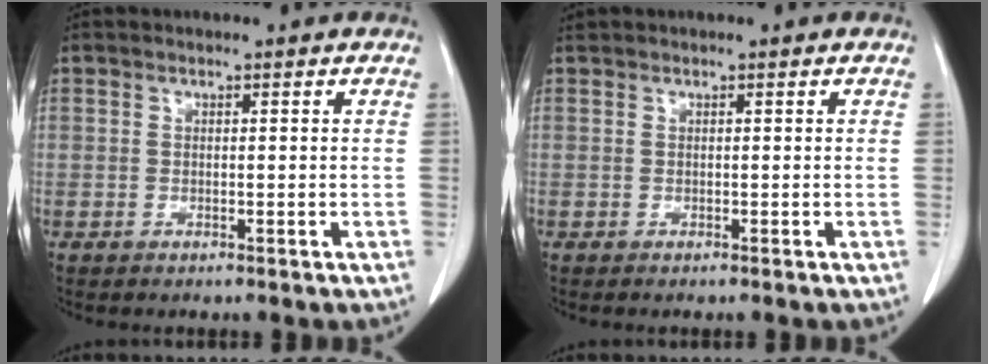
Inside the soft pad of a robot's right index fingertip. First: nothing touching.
{"total": 0.0}